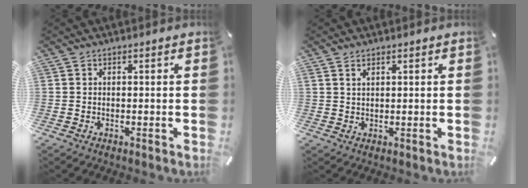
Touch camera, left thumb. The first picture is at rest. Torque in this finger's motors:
{"motor_torque": [-0.21, -0.60, -0.07, 0.35, 0.01]}